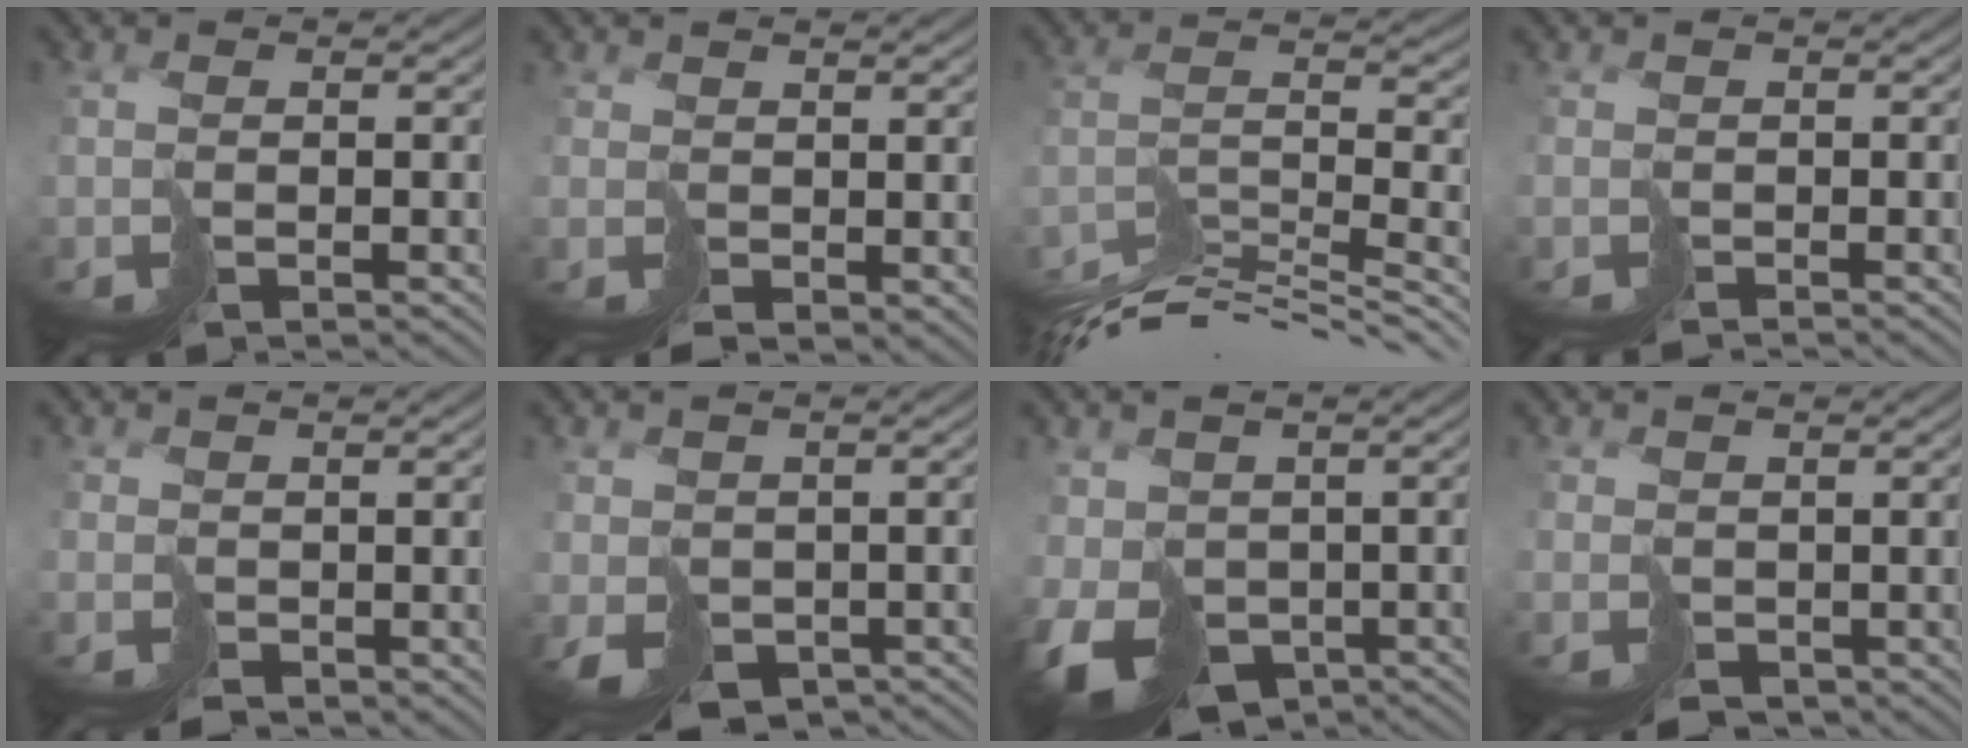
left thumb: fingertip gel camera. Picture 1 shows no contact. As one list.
[{"total": 1.5, "force": [0.0, 1.3, 0.7], "torque": [-0.016, -0.003, 0.005]}, {"total": 12.5, "force": [-10.2, 2.7, 6.7], "torque": [-0.121, 0.002, -0.170]}, {"total": 1.6, "force": [-1.5, 0.0, -0.7], "torque": [0.018, -0.004, -0.025]}, {"total": 1.1, "force": [0.4, 1.0, 0.1], "torque": [-0.005, 0.000, 0.010]}, {"total": 3.8, "force": [-0.3, 3.4, 1.7], "torque": [-0.042, -0.015, 0.002]}, {"total": 8.6, "force": [-1.8, 6.8, 5.0], "torque": [-0.120, -0.034, -0.021]}, {"total": 1.7, "force": [0.2, 1.6, 0.3], "torque": [-0.013, -0.002, 0.006]}]